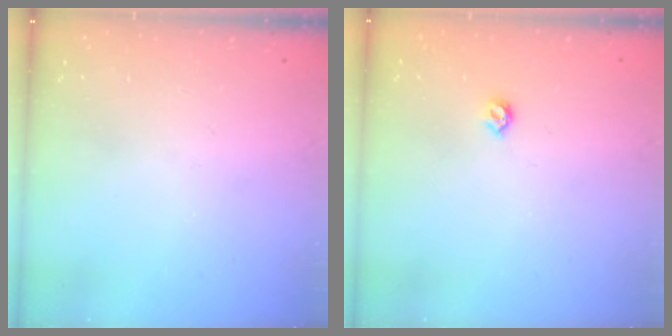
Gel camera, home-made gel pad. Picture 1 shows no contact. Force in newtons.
{"total": 4.2, "press": 4.2, "slide": 0.7}